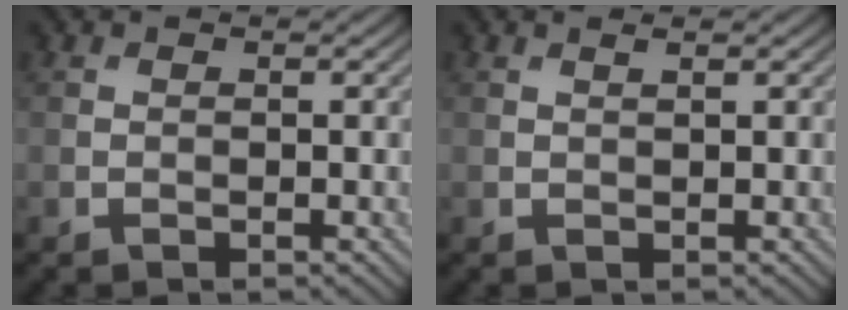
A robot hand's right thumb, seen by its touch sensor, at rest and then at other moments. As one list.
[{"total": 0.9, "force": [0.6, 0.0, 0.6], "torque": [-0.012, 0.000, 0.009]}]